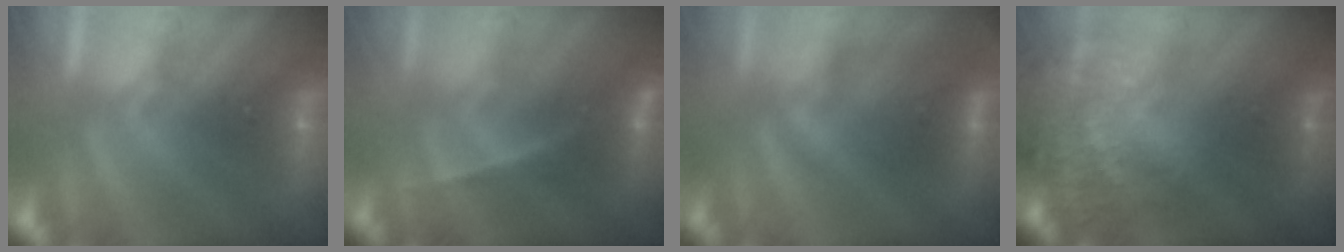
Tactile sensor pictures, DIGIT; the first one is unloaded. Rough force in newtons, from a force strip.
{"total": 2.4}
{"total": 3.7}
{"total": 7.7}